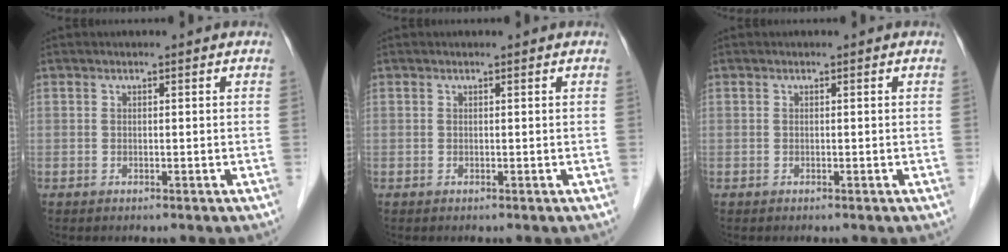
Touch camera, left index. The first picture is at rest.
{"total": 0.0}
{"total": 0.0}